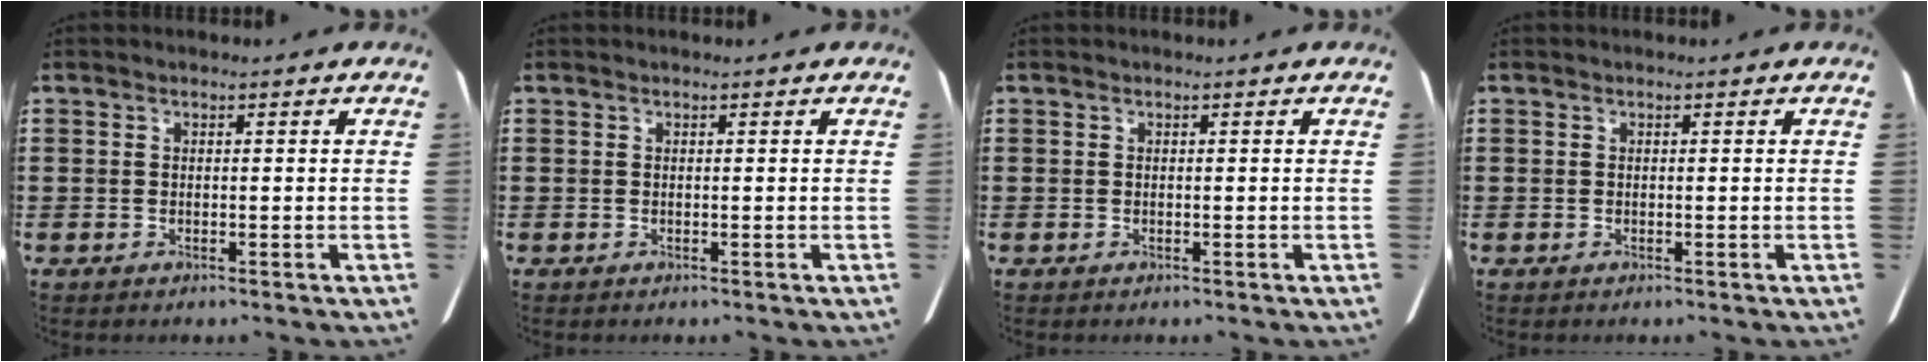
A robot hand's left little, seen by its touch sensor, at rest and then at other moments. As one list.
[{"total": 0.0}, {"total": 0.0}, {"total": 0.0}]